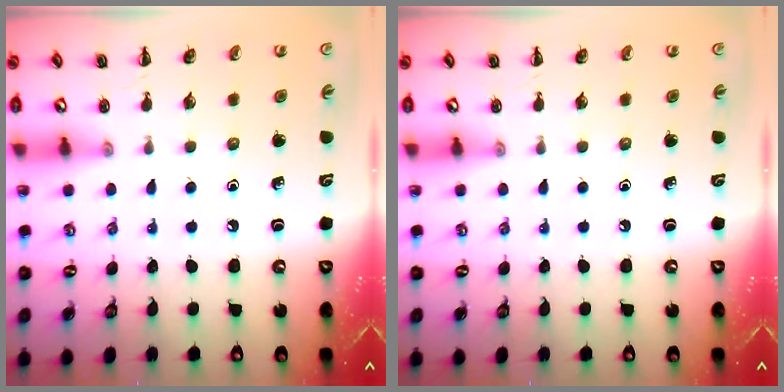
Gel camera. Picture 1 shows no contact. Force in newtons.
{"total": 0.0}